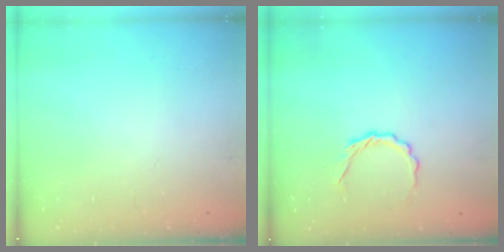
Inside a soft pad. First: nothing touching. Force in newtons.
{"total": 4.3, "press": 4.1, "slide": 1.1}